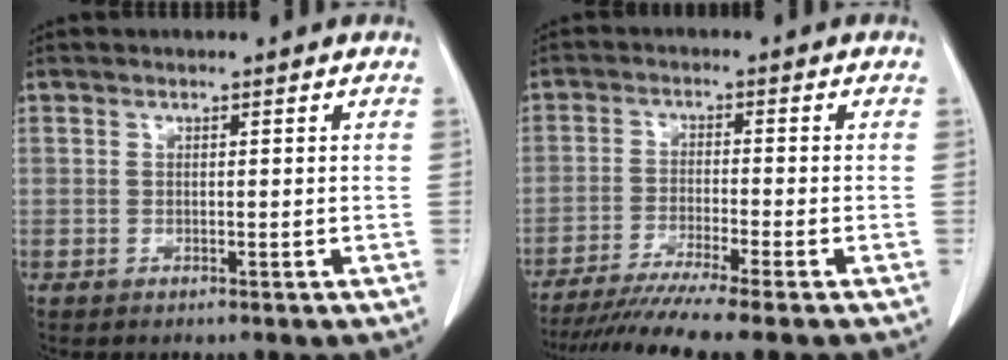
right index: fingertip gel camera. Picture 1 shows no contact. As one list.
[{"total": 10.5, "force": [-8.8, -1.7, 5.4], "torque": [-0.071, -0.032, -0.140]}]